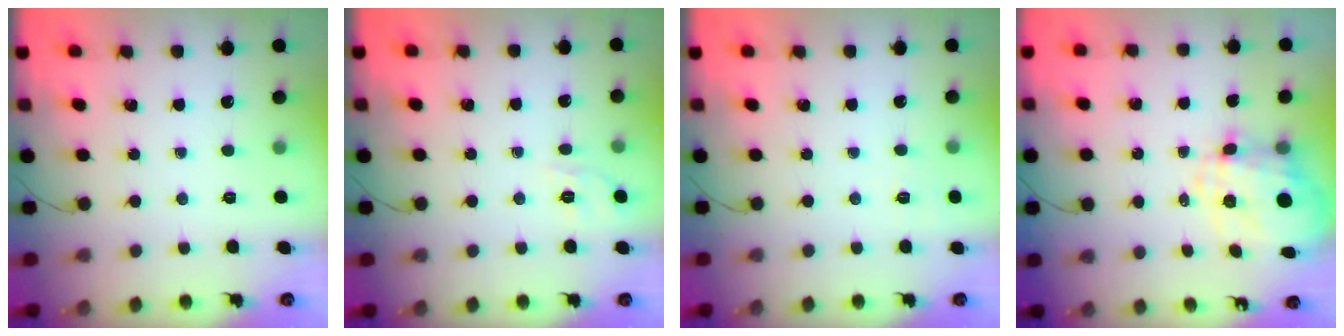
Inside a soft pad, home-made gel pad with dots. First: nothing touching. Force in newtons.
{"total": 1.9, "press": 0.8, "slide": 1.6}
{"total": 2.7, "press": 2.1, "slide": 1.7}
{"total": 11.0, "press": 10.8, "slide": 2.2}